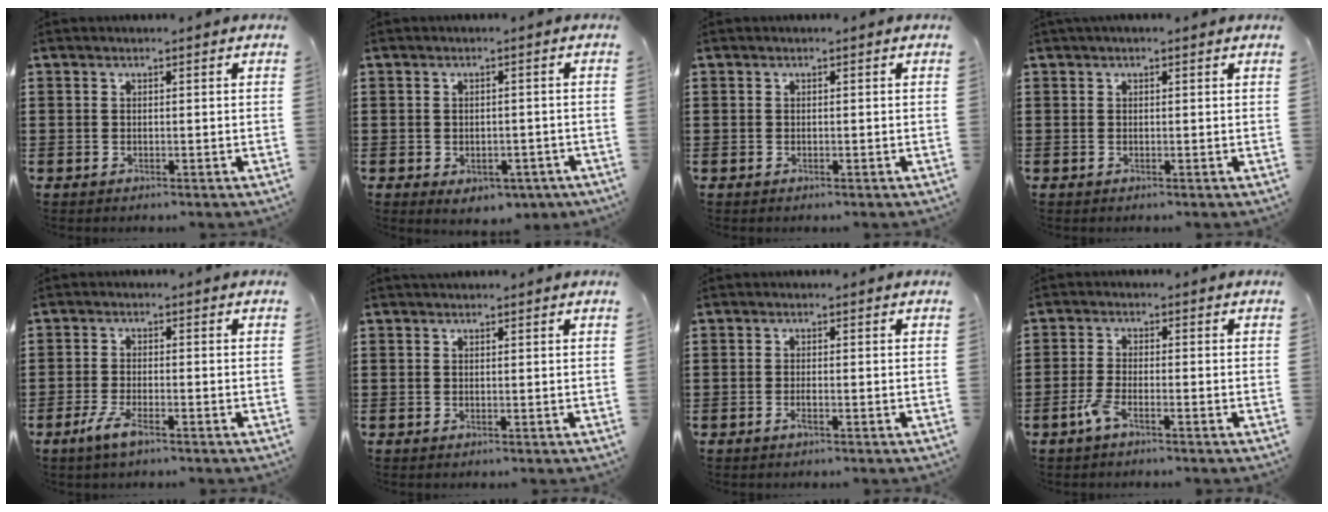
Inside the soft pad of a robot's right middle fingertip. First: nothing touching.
{"total": 2.0, "force": [-1.5, 1.1, 0.8], "torque": [-0.016, 0.004, -0.032]}
{"total": 0.0}
{"total": 0.5, "force": [0.3, 0.0, 0.4], "torque": [-0.008, 0.000, 0.007]}
{"total": 3.5, "force": [-2.0, 0.5, 2.8], "torque": [-0.066, -0.008, -0.042]}
{"total": 0.6, "force": [0.6, 0.0, 0.0], "torque": [-0.002, 0.001, 0.011]}
{"total": 1.0, "force": [-0.5, 0.0, 0.8], "torque": [-0.016, -0.004, -0.009]}
{"total": 2.8, "force": [-1.8, 0.4, 2.2], "torque": [-0.059, -0.006, -0.039]}